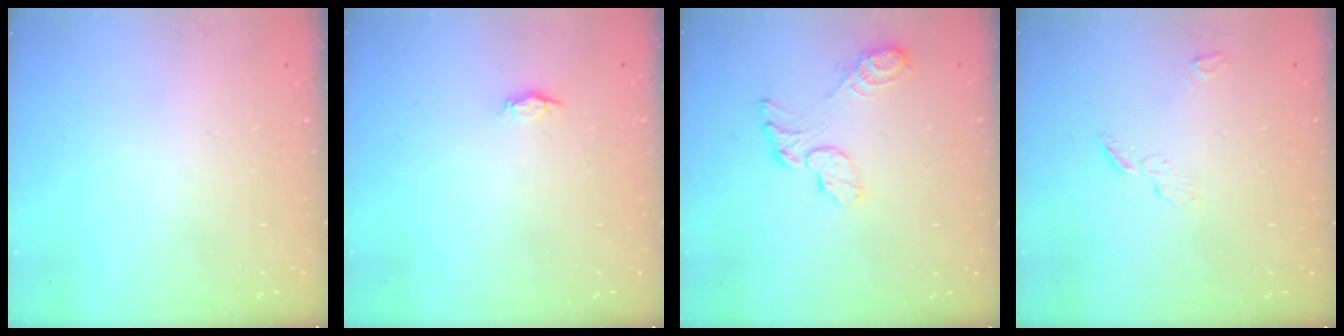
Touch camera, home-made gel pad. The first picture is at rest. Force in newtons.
{"total": 2.2, "press": 2.1, "slide": 0.3}
{"total": 9.1, "press": 9.0, "slide": 0.8}
{"total": 3.8, "press": 3.8, "slide": 0.4}